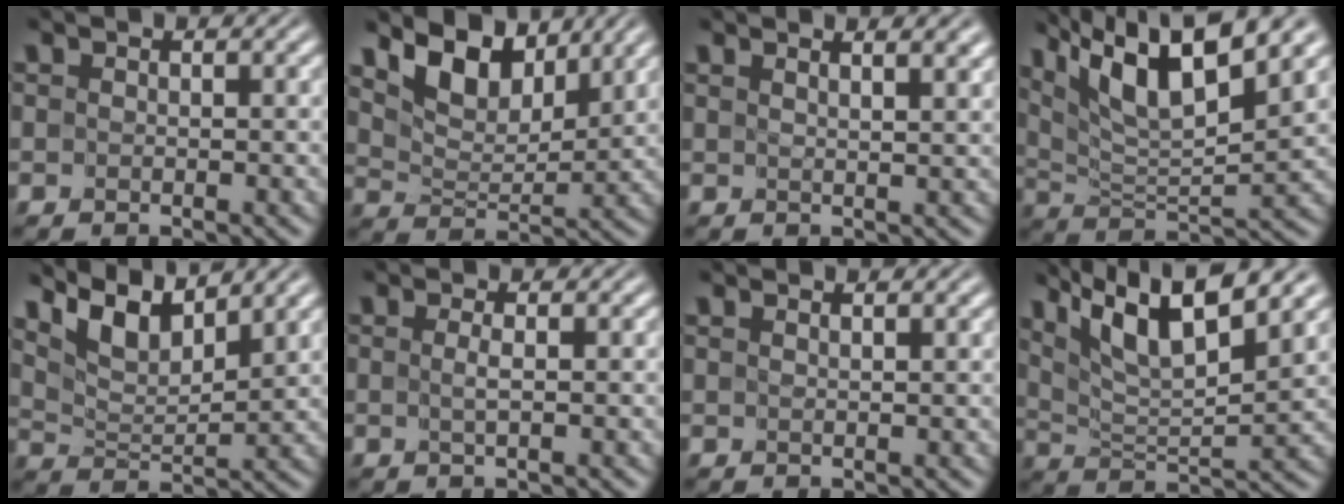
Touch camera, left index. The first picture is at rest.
{"total": 6.6, "force": [5.1, 2.8, 3.3], "torque": [-0.069, 0.002, 0.080]}
{"total": 5.3, "force": [3.7, 2.0, 3.2], "torque": [-0.013, 0.035, 0.022]}
{"total": 9.2, "force": [5.7, 2.0, 6.9], "torque": [-0.137, 0.004, 0.107]}
{"total": 6.0, "force": [4.9, 1.5, 3.1], "torque": [-0.072, 0.003, 0.093]}
{"total": 0.6, "force": [-0.1, -0.3, 0.6], "torque": [-0.015, 0.001, 0.000]}
{"total": 1.8, "force": [1.5, 0.3, 0.8], "torque": [-0.005, 0.001, 0.005]}
{"total": 8.4, "force": [5.8, 1.7, 5.8], "torque": [-0.112, 0.012, 0.106]}